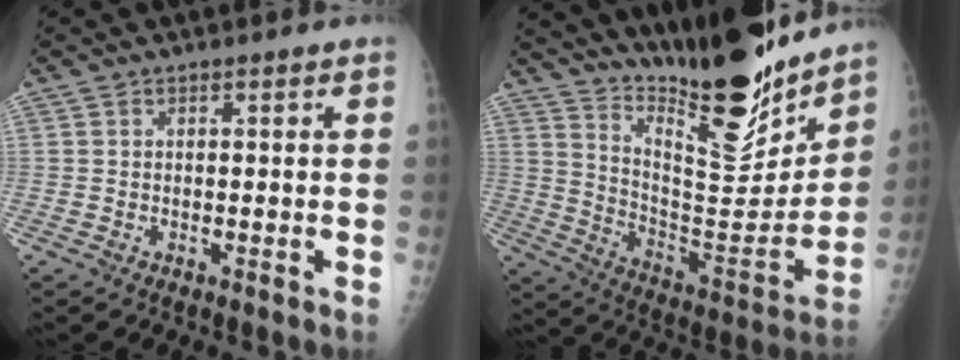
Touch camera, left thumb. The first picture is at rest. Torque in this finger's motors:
{"motor_torque": [0.51, 0.36, 1.40, -1.28, 0.11]}